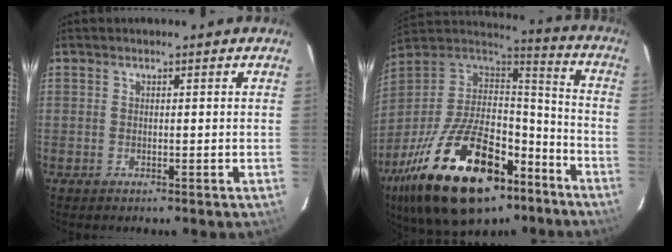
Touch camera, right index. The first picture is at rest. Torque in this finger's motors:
{"motor_torque": [1.56, -0.58, 1.05, 0.21]}